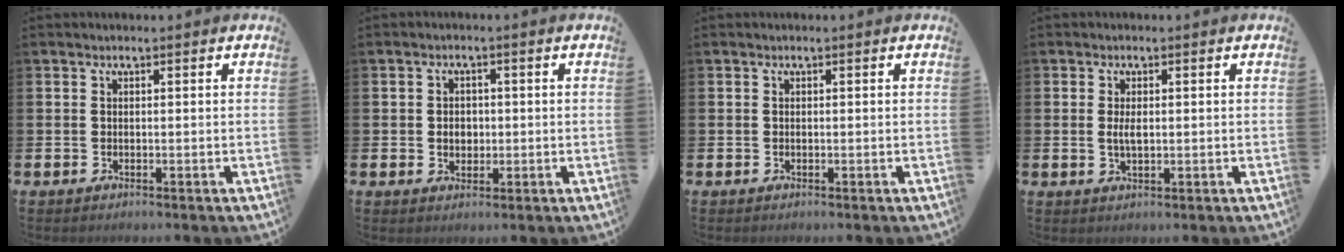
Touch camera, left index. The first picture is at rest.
{"total": 2.3, "force": [0.0, 2.0, 1.1], "torque": [-0.003, 0.000, -0.009]}
{"total": 0.0}
{"total": 2.2, "force": [0.2, 0.9, 2.0], "torque": [-0.032, 0.001, 0.000]}